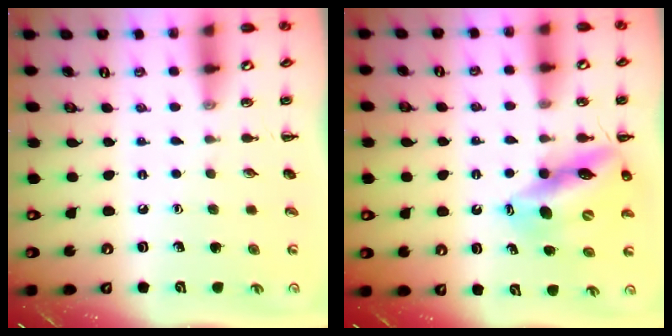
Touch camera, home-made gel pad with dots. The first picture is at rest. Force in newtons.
{"total": 13.6, "press": 13.0, "slide": 3.9}